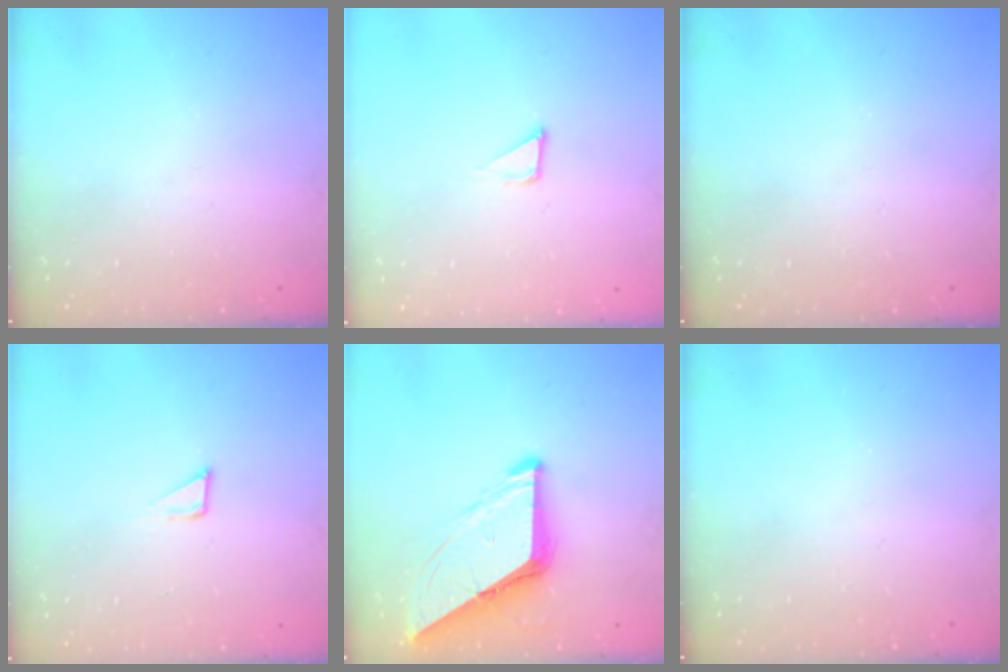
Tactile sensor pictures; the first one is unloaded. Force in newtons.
{"total": 2.8, "press": 2.8, "slide": 0.1}
{"total": 0.0}
{"total": 2.1, "press": 2.1, "slide": 0.1}
{"total": 10.1, "press": 10.0, "slide": 1.1}
{"total": 0.0}